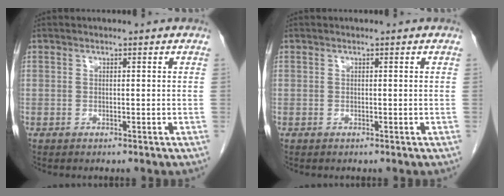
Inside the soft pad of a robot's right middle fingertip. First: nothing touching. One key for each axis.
{"total": 0.0}